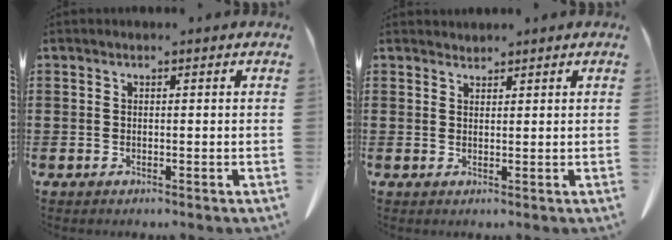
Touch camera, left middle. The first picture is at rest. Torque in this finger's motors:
{"motor_torque": [-0.93, 0.78, -0.01, -0.01]}